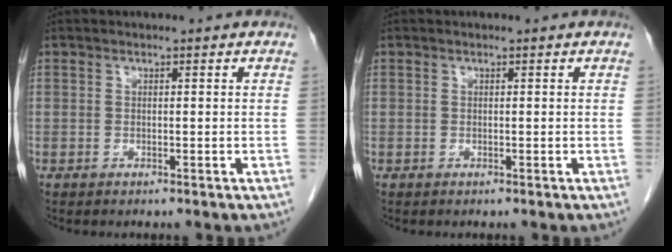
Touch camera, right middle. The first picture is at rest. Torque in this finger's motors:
{"motor_torque": [-0.01, 0.00, 0.00, 0.00]}